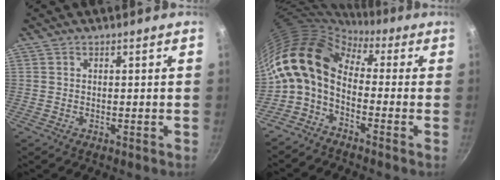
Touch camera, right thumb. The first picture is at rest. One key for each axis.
{"total": 12.8, "fx": 0.5, "fy": 8.1, "fz": 10.0, "tx": -0.189, "ty": 0.025, "tz": -0.013}